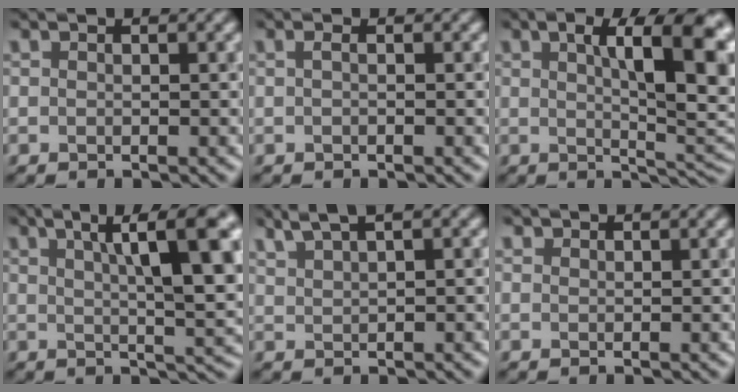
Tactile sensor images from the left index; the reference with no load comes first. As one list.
[{"total": 0.5, "force": [0.1, 0.1, 0.5], "torque": [-0.009, 0.001, -0.001]}, {"total": 11.1, "force": [2.5, 3.1, 10.3], "torque": [-0.124, 0.007, 0.041]}, {"total": 10.9, "force": [3.2, 2.5, 10.1], "torque": [-0.120, 0.012, 0.048]}, {"total": 3.1, "force": [2.6, 0.4, 1.6], "torque": [-0.023, 0.013, 0.044]}, {"total": 0.7, "force": [0.6, -0.1, -0.2], "torque": [-0.001, 0.002, 0.009]}]